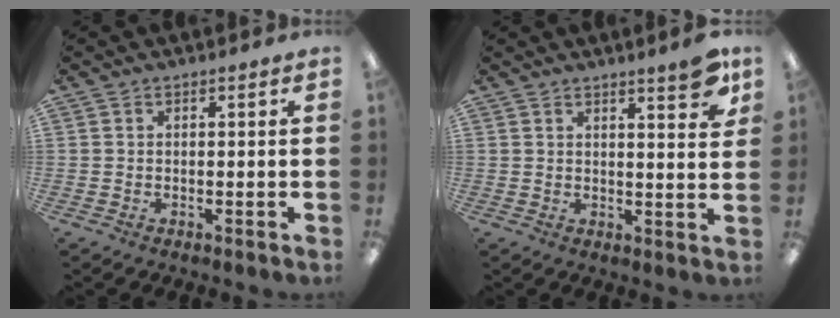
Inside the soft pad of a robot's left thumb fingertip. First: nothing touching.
{"total": 6.3, "force": [4.5, 1.1, 4.3], "torque": [-0.046, -0.029, 0.070]}